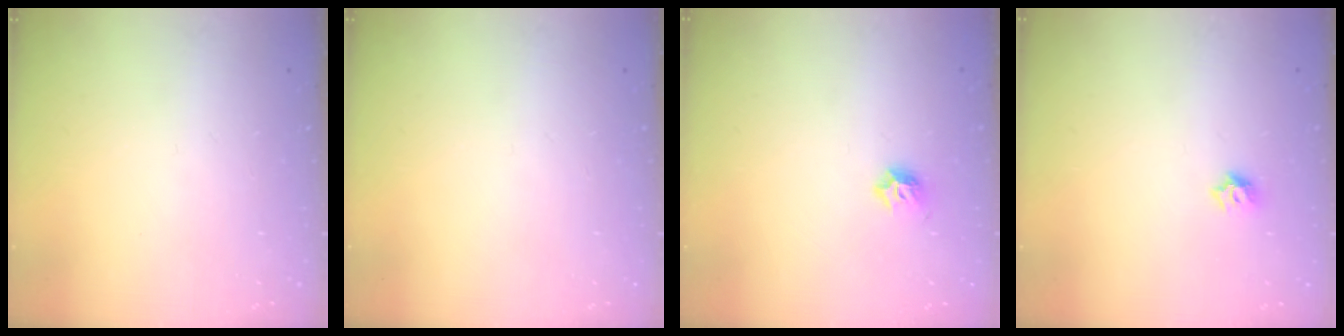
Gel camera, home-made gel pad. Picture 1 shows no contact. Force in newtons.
{"total": 0.0}
{"total": 4.3, "press": 4.2, "slide": 1.2}
{"total": 5.7, "press": 5.6, "slide": 0.7}